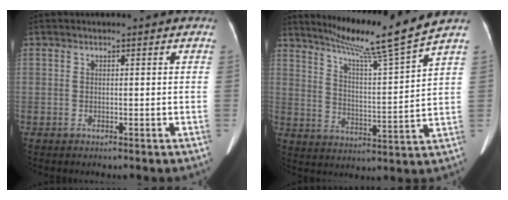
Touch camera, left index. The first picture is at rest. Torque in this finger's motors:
{"motor_torque": [0.35, -1.27, 0.14, 0.07]}